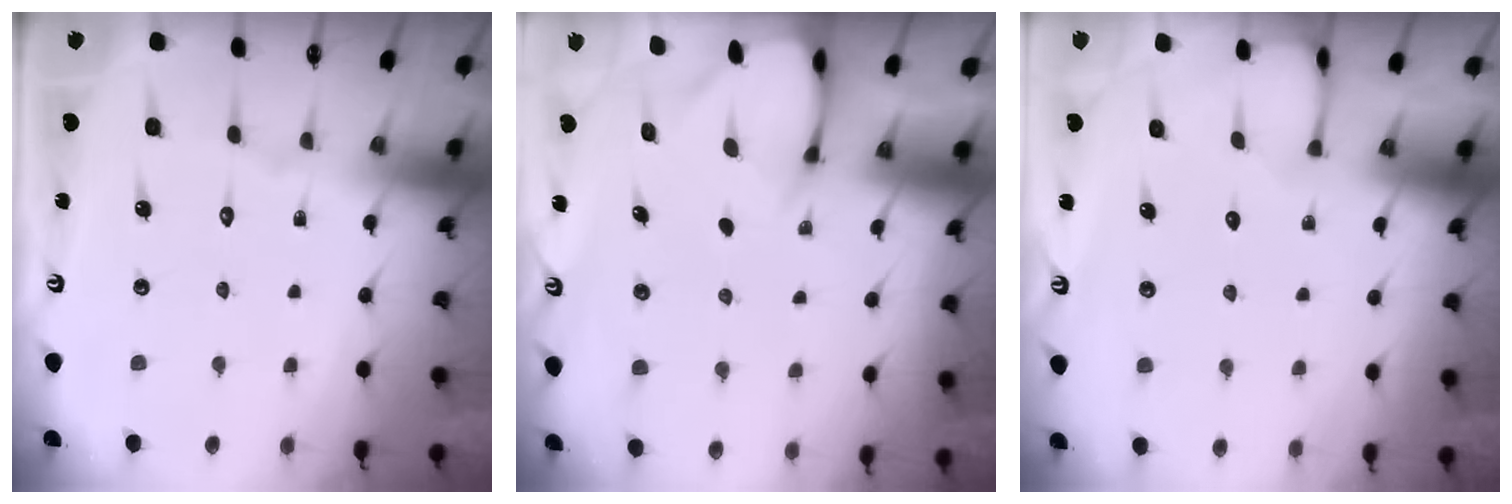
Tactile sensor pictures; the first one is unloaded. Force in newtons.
{"total": 2.0, "press": 2.0, "slide": 0.1}
{"total": 1.9, "press": 1.9, "slide": 0.2}